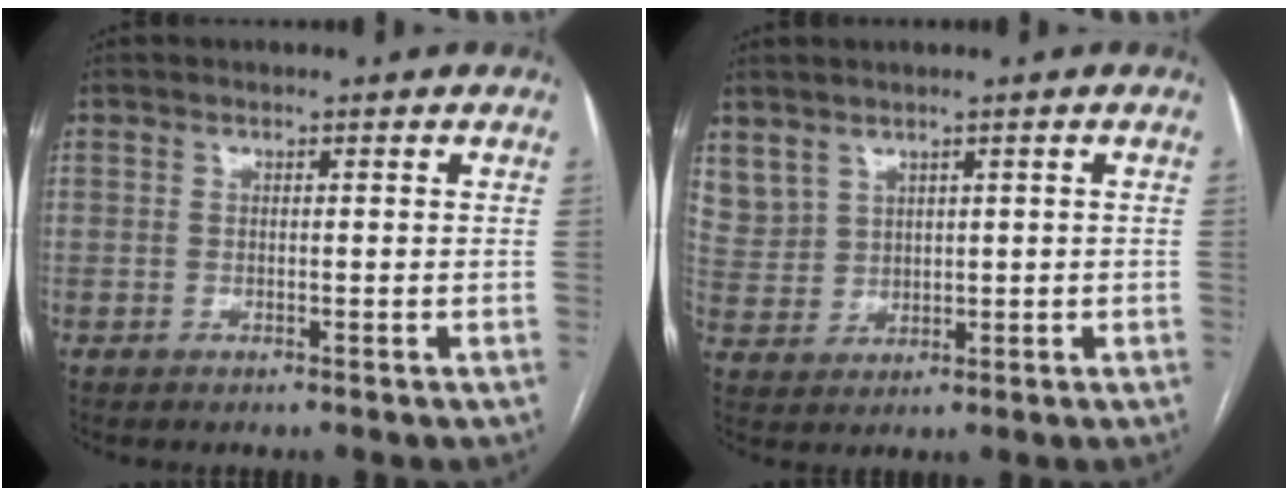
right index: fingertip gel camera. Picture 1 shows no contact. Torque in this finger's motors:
{"motor_torque": [-0.16, 0.30, 0.00, 0.00]}